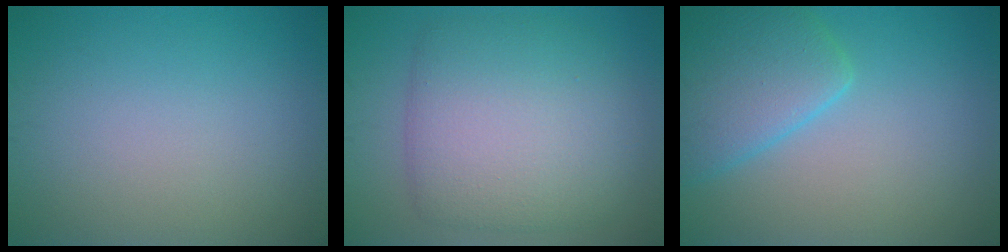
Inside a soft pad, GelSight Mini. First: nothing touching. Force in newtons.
{"total": 8.1, "press": 8.1, "slide": 0.4}
{"total": 5.6, "press": 5.6, "slide": 0.2}